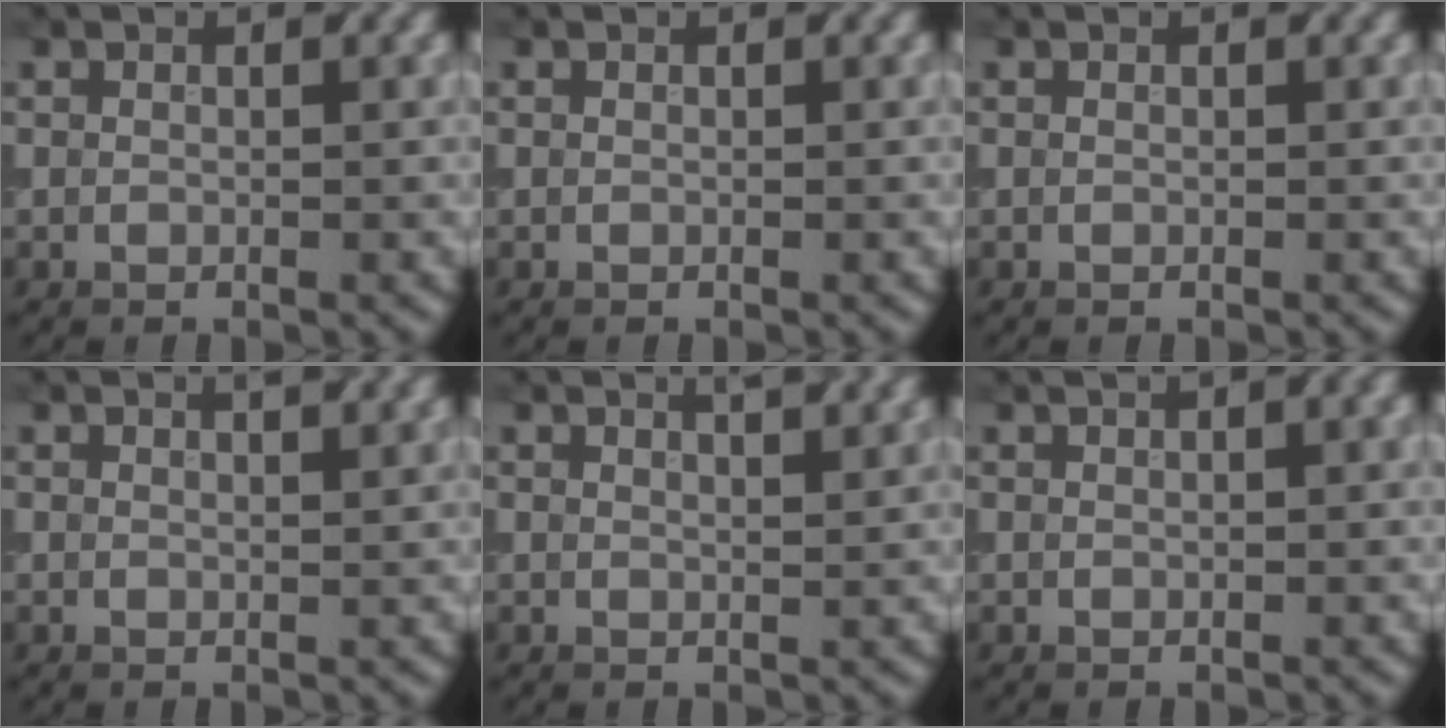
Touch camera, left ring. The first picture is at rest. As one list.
[{"total": 0.0}, {"total": 0.0}, {"total": 0.9, "force": [0.8, 0.0, 0.5], "torque": [-0.009, 0.004, 0.019]}, {"total": 1.3, "force": [1.1, -0.1, 0.7], "torque": [-0.012, 0.005, 0.025]}, {"total": 1.3, "force": [0.7, 0.5, 0.9], "torque": [-0.012, 0.007, 0.011]}]